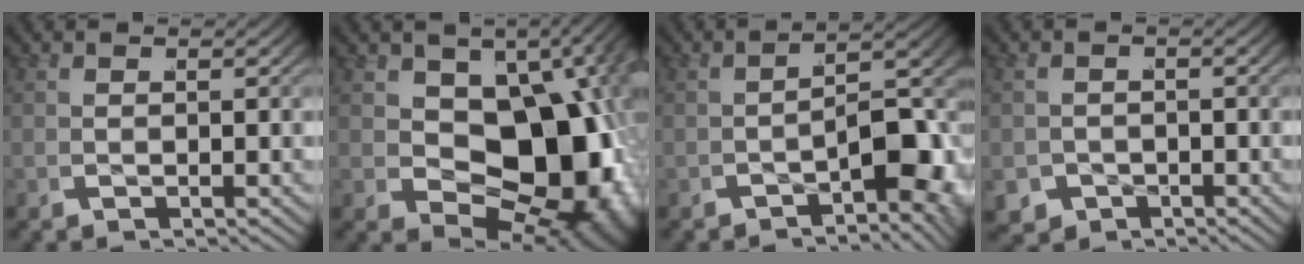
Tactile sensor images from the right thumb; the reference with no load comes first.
{"total": 17.0, "force": [-1.3, 10.6, 13.2], "torque": [-0.210, -0.065, 0.014]}
{"total": 6.1, "force": [-2.6, 2.1, 5.1], "torque": [-0.060, -0.010, -0.030]}
{"total": 4.0, "force": [-2.4, 3.0, 1.1], "torque": [-0.029, -0.028, -0.027]}